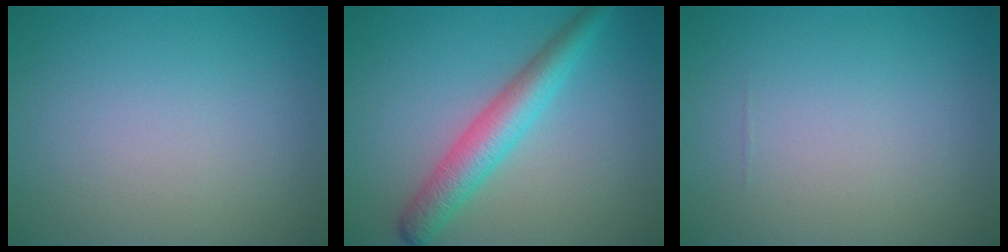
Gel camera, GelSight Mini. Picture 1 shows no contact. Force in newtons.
{"total": 4.5, "press": 4.5, "slide": 0.1}
{"total": 0.0}